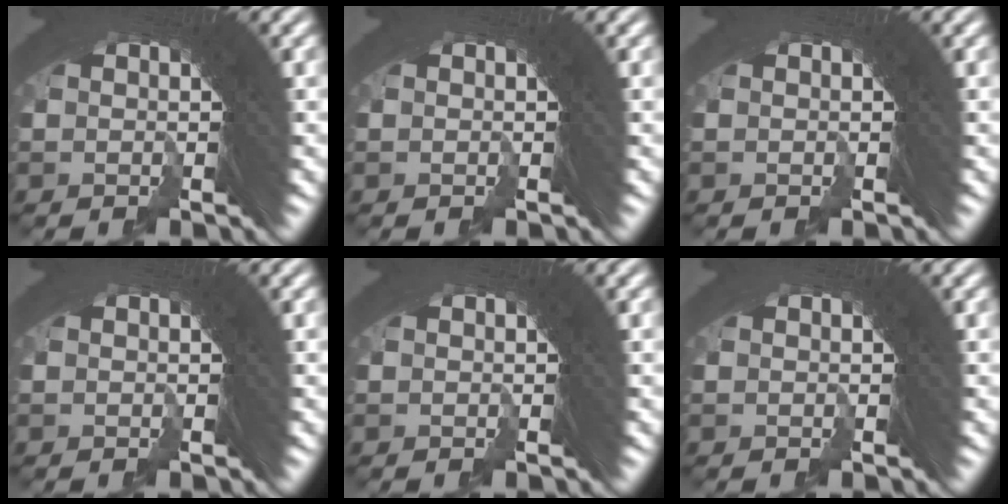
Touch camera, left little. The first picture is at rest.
{"total": 0.0}
{"total": 0.0}
{"total": 0.0}
{"total": 0.0}
{"total": 0.0}